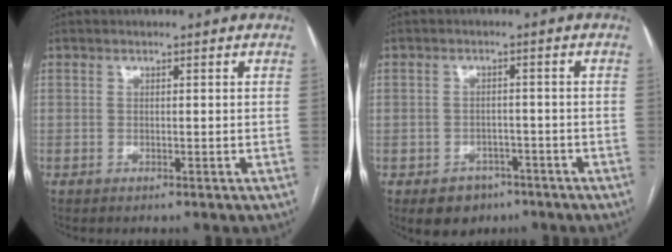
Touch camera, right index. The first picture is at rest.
{"total": 5.0, "force": [-2.9, 3.9, 1.2], "torque": [-0.013, 0.008, -0.034]}